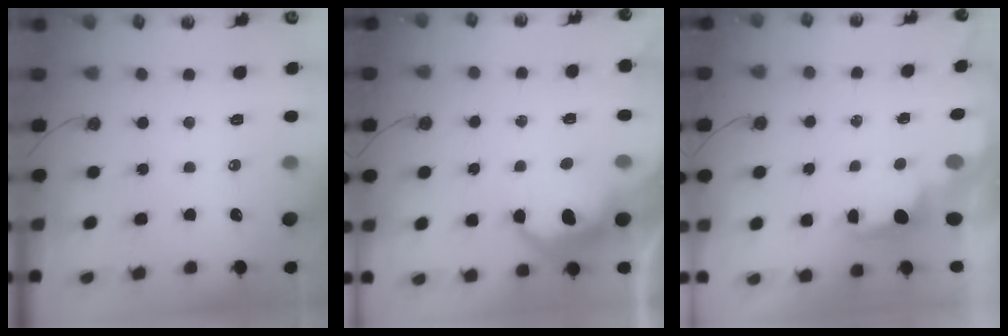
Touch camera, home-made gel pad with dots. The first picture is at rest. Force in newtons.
{"total": 11.1, "press": 11.1, "slide": 0.7}
{"total": 1.9, "press": 1.7, "slide": 0.7}